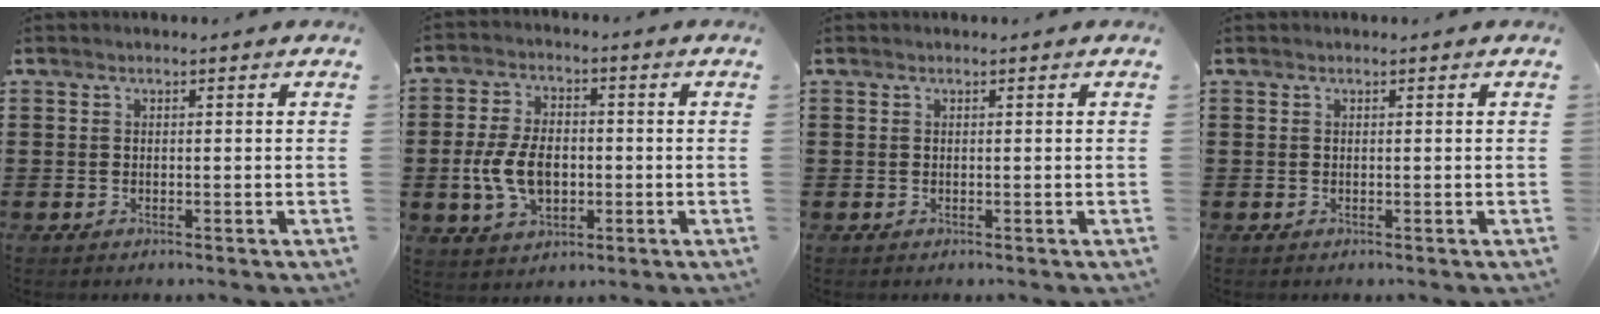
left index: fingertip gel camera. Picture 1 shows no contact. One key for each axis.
{"total": 8.0, "fx": -1.2, "fy": 4.9, "fz": 6.2, "tx": -0.137, "ty": 0.001, "tz": -0.030}
{"total": 0.0}
{"total": 0.0}